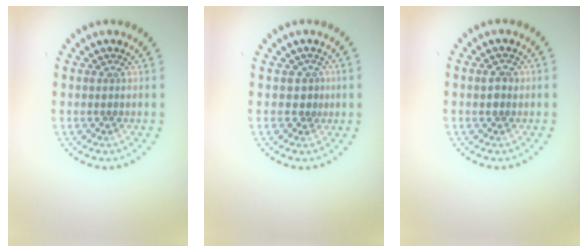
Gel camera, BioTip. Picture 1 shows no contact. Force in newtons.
{"total": 1.0, "press": 0.8, "slide": 0.7}
{"total": 1.3, "press": 1.2, "slide": 0.3}